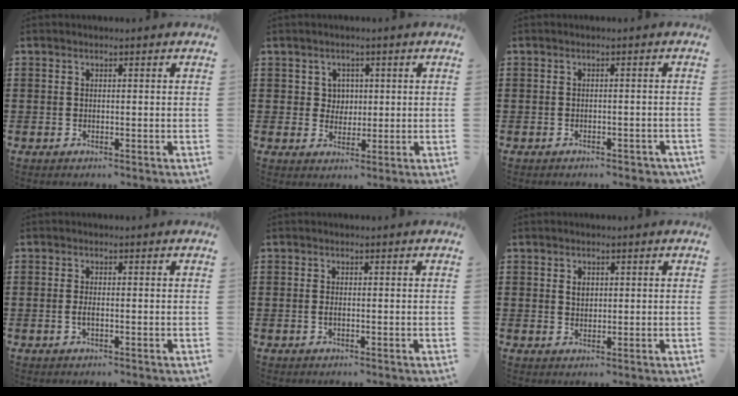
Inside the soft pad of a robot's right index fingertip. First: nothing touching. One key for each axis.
{"total": 2.8, "fx": 0.8, "fy": 2.5, "fz": 0.8, "tx": -0.028, "ty": 0.011, "tz": 0.012}
{"total": 1.0, "fx": -0.9, "fy": 0.1, "fz": 0.3, "tx": -0.011, "ty": -0.004, "tz": -0.018}
{"total": 1.3, "fx": -0.4, "fy": 0.4, "fz": 1.2, "tx": -0.023, "ty": 0.000, "tz": -0.007}
{"total": 0.7, "fx": -0.2, "fy": 0.2, "fz": 0.6, "tx": -0.013, "ty": -0.003, "tz": -0.003}
{"total": 1.6, "fx": 0.5, "fy": 1.1, "fz": 1.0, "tx": -0.022, "ty": 0.005, "tz": 0.010}